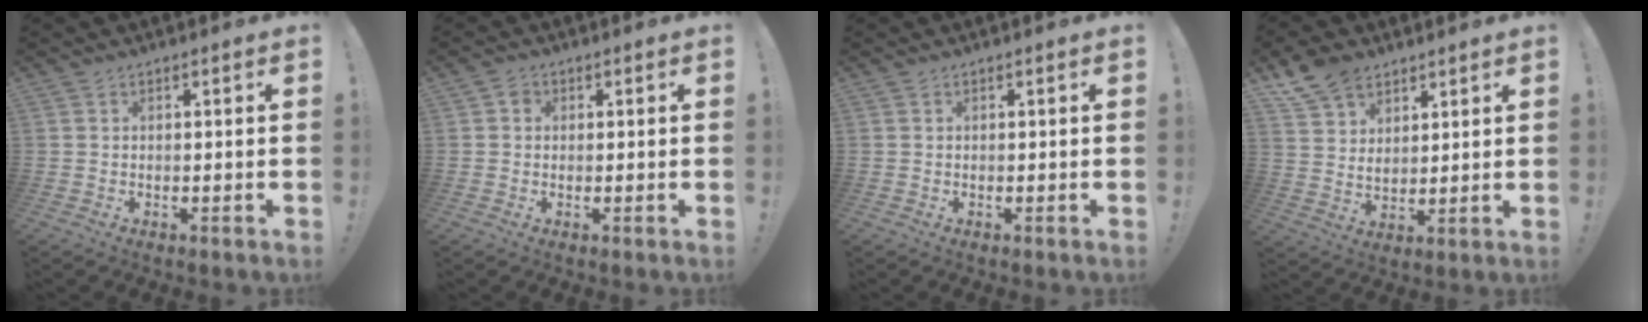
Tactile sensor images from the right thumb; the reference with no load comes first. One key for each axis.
{"total": 1.8, "fx": 0.1, "fy": 1.7, "fz": 0.8, "tx": -0.013, "ty": 0.005, "tz": 0.000}
{"total": 0.0}
{"total": 10.3, "fx": 7.4, "fy": 6.3, "fz": 3.4, "tx": -0.070, "ty": -0.040, "tz": 0.146}